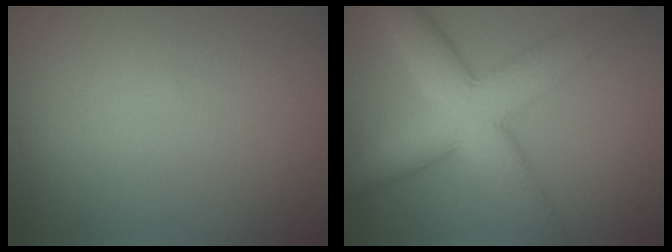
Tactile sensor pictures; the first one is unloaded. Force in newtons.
{"total": 8.5, "press": 8.5, "slide": 0.3}